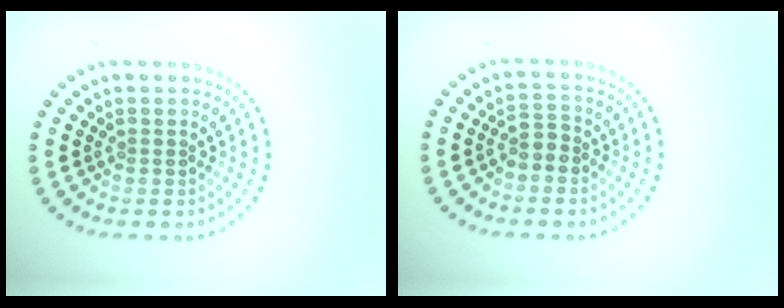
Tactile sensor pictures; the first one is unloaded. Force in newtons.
{"total": 1.6, "press": 1.4, "slide": 0.7}